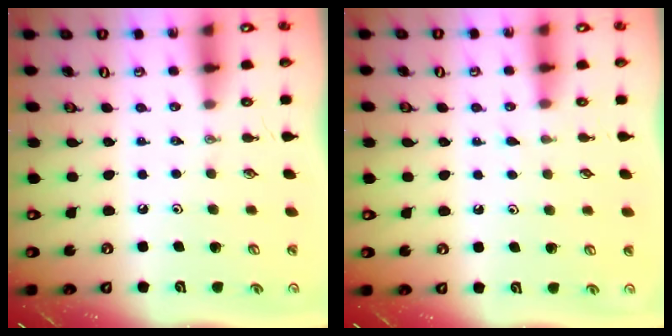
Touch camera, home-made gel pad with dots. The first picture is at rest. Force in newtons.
{"total": 2.8, "press": 2.7, "slide": 0.3}